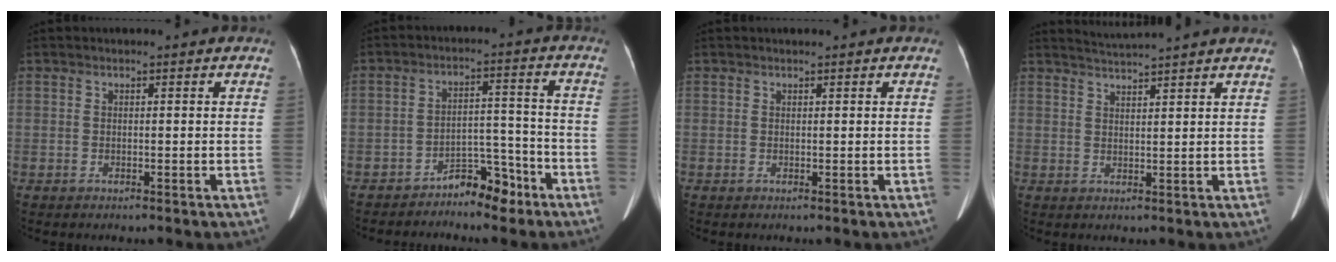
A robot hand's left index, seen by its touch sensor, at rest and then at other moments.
{"total": 5.7, "force": [-4.7, 2.2, 2.3], "torque": [-0.032, 0.022, -0.077]}
{"total": 0.6, "force": [0.5, 0.2, 0.3], "torque": [-0.009, 0.006, 0.005]}
{"total": 5.9, "force": [5.5, -1.2, 1.4], "torque": [-0.026, 0.018, 0.078]}